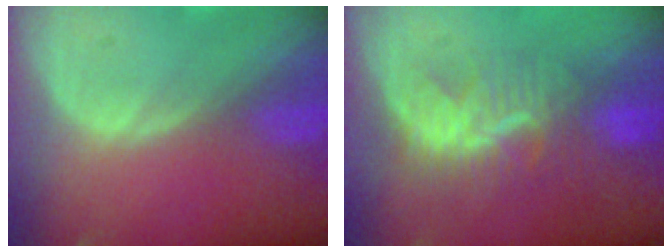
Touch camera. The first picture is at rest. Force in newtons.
{"total": 8.3, "press": 7.9, "slide": 2.3}